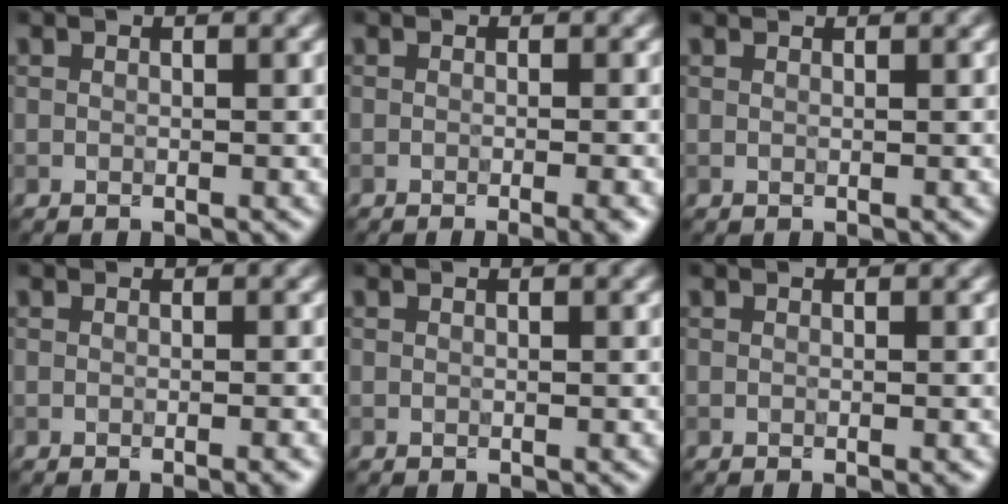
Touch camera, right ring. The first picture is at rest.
{"total": 2.8, "force": [-1.1, 1.1, 2.4], "torque": [0.000, 0.002, -0.011]}
{"total": 1.9, "force": [1.7, 0.6, 0.6], "torque": [-0.003, -0.004, 0.013]}
{"total": 1.6, "force": [-0.4, 0.8, 1.3], "torque": [0.006, 0.000, -0.007]}
{"total": 0.0}
{"total": 0.8, "force": [-0.2, 0.3, 0.7], "torque": [-0.002, -0.003, -0.003]}